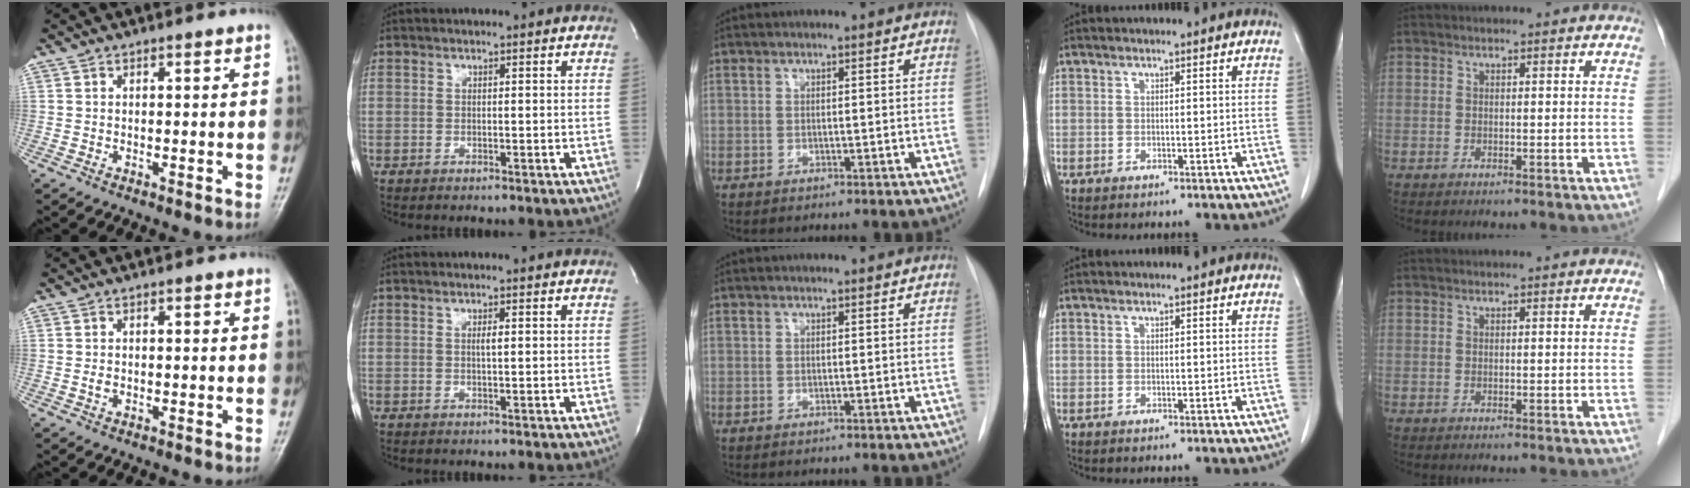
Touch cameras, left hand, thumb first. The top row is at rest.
{"thumb": {"total": 1.1, "force": [-0.1, 0.8, 0.8], "torque": [-0.013, 0.000, -0.003]}, "index": {"total": 1.0, "force": [0.1, 0.1, 1.0], "torque": [-0.022, 0.001, 0.002]}}